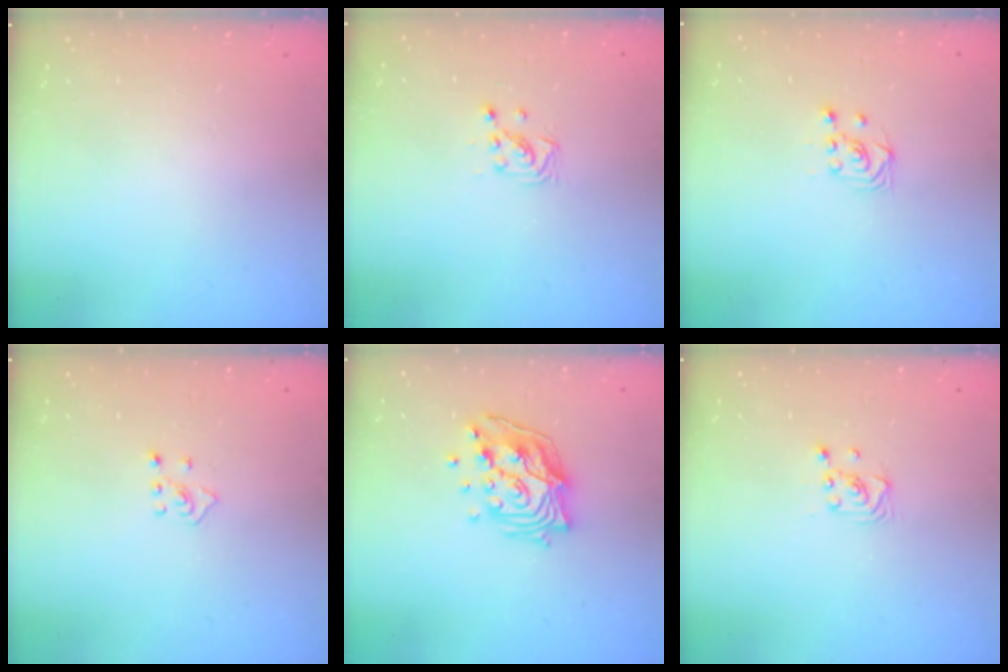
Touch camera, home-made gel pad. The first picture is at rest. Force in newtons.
{"total": 2.9, "press": 2.9, "slide": 0.3}
{"total": 2.5, "press": 2.2, "slide": 1.2}
{"total": 4.2, "press": 4.1, "slide": 0.7}
{"total": 14.9, "press": 14.8, "slide": 1.4}
{"total": 2.6, "press": 2.6, "slide": 0.3}